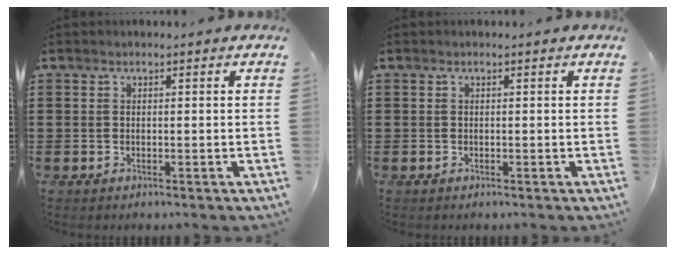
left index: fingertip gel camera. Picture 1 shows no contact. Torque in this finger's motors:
{"motor_torque": [-0.02, -0.02, 0.00, 0.00]}